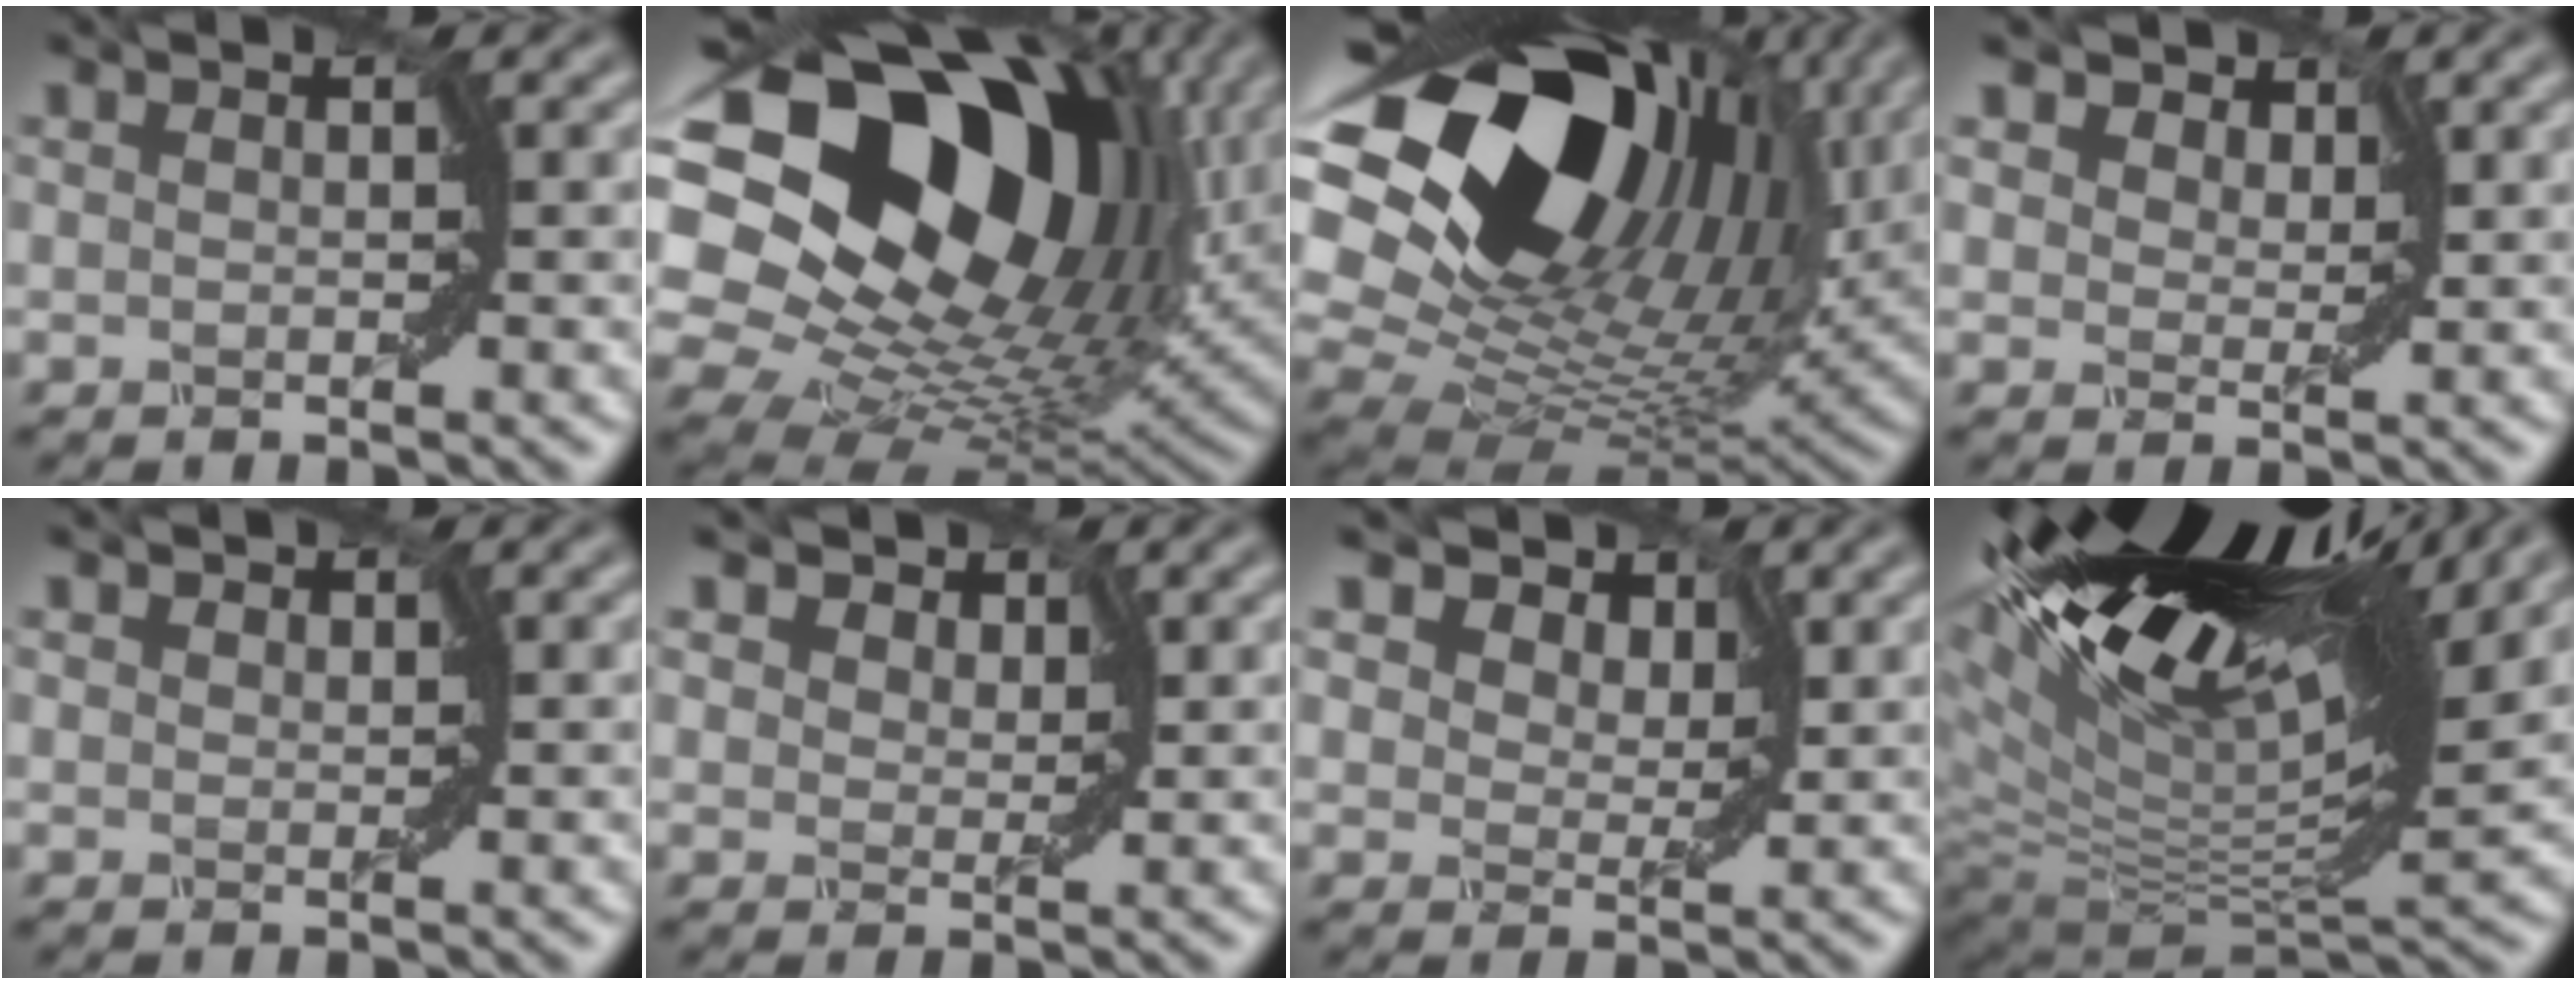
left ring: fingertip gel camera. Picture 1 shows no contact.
{"total": 19.5, "force": [7.2, 12.9, 12.8], "torque": [-0.243, 0.025, 0.135]}
{"total": 19.1, "force": [8.4, 11.7, 12.5], "torque": [-0.248, 0.031, 0.147]}
{"total": 4.6, "force": [3.3, 2.6, 2.0], "torque": [-0.057, -0.003, 0.051]}
{"total": 0.6, "force": [0.5, 0.4, 0.1], "torque": [-0.007, 0.000, 0.006]}
{"total": 4.0, "force": [2.9, 2.3, 1.6], "torque": [-0.051, -0.002, 0.040]}
{"total": 5.8, "force": [3.7, 3.3, 3.0], "torque": [-0.065, 0.001, 0.057]}
{"total": 19.3, "force": [9.8, 7.9, 14.6], "torque": [-0.261, 0.056, 0.175]}